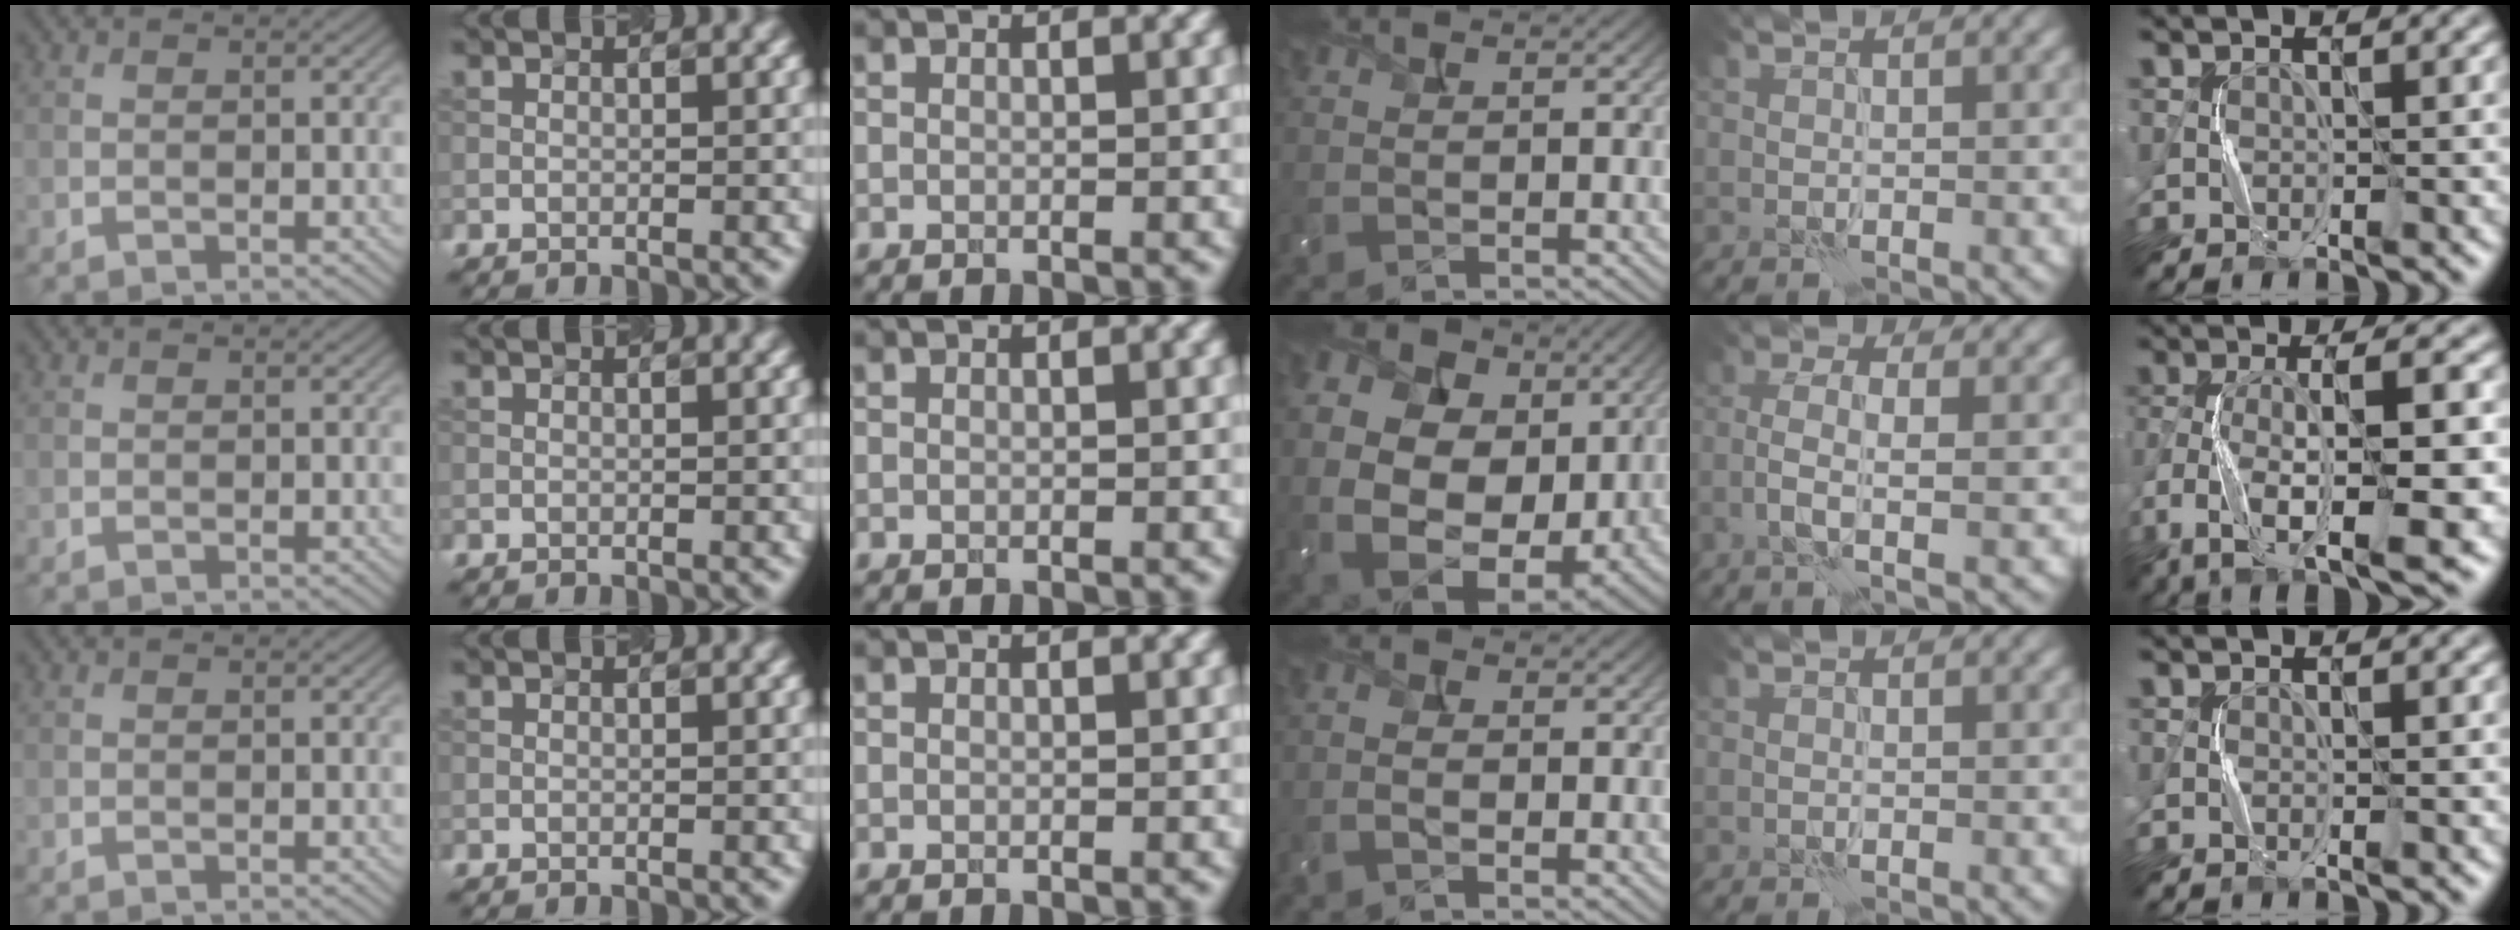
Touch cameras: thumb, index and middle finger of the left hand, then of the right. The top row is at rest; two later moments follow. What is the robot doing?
{"motion": "squeeze", "object": "bubble wrap"}